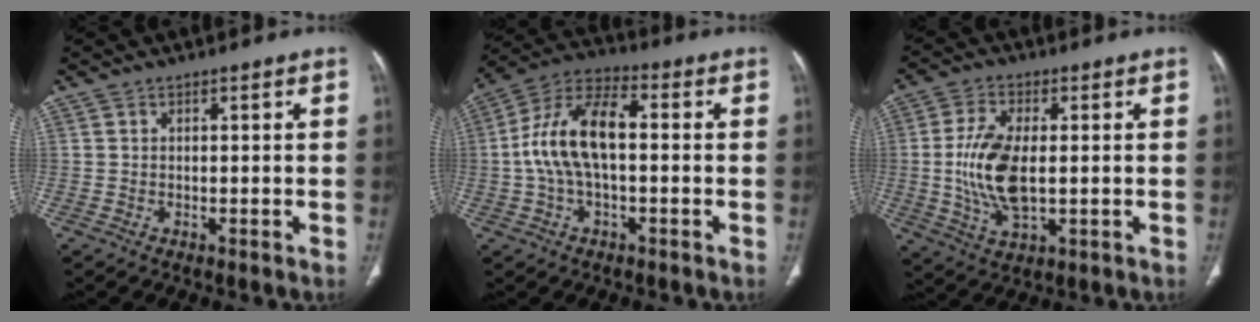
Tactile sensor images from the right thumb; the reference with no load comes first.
{"total": 13.5, "force": [0.0, 6.9, 11.7], "torque": [-0.231, 0.040, -0.007]}
{"total": 11.9, "force": [-0.1, 5.8, 10.4], "torque": [-0.216, -0.007, 0.003]}